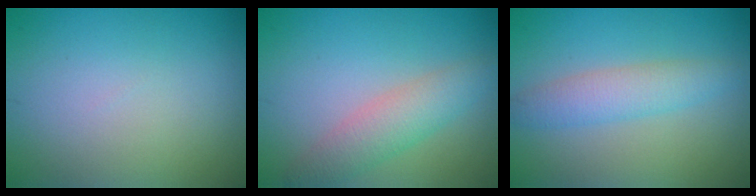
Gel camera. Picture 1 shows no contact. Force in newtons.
{"total": 3.3, "press": 3.3, "slide": 0.2}
{"total": 3.0, "press": 3.0, "slide": 0.1}